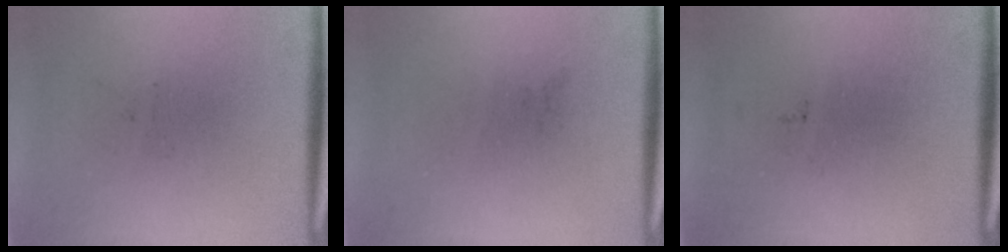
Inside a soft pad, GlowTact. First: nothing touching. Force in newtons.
{"total": 0.0}
{"total": 0.0}